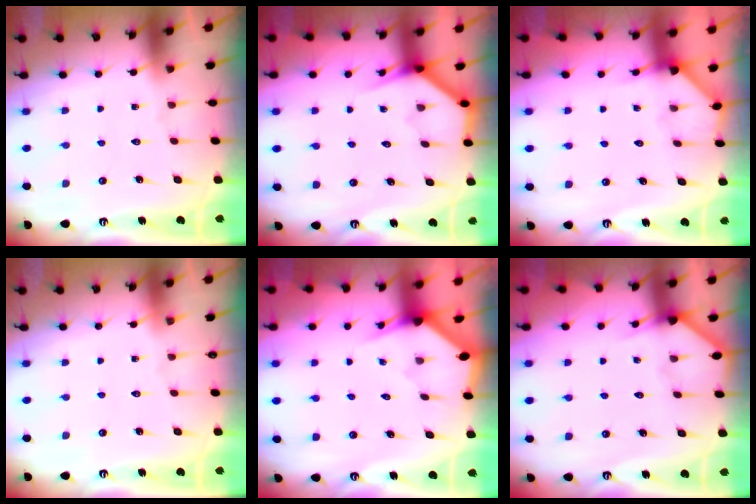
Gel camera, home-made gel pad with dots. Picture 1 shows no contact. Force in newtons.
{"total": 3.8, "press": 3.7, "slide": 0.3}
{"total": 2.9, "press": 2.9, "slide": 0.2}
{"total": 0.0}
{"total": 2.2, "press": 2.2, "slide": 0.1}
{"total": 5.2, "press": 5.2, "slide": 0.4}